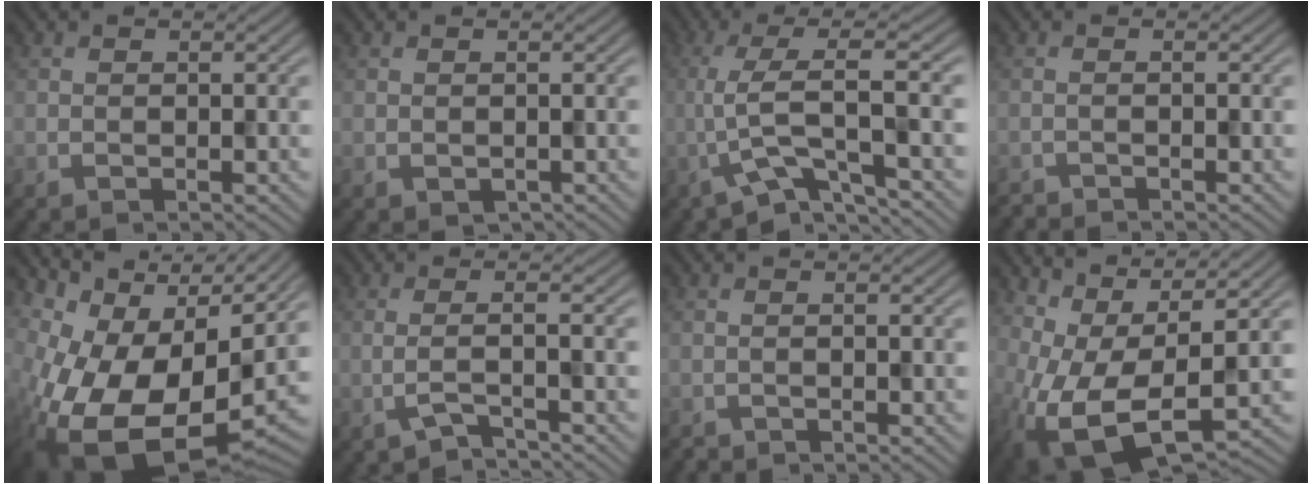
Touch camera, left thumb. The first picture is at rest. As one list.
[{"total": 0.5, "force": [-0.1, 0.4, 0.3], "torque": [-0.005, -0.005, 0.001]}, {"total": 6.2, "force": [-2.0, 0.8, 5.8], "torque": [-0.107, 0.017, -0.054]}, {"total": 1.2, "force": [-1.2, 0.1, 0.3], "torque": [-0.001, -0.004, -0.029]}, {"total": 16.0, "force": [-1.3, 8.9, 13.3], "torque": [-0.238, -0.035, 0.000]}, {"total": 3.2, "force": [-1.6, 0.6, 2.7], "torque": [-0.036, 0.004, -0.055]}, {"total": 0.9, "force": [-0.8, 0.1, 0.3], "torque": [-0.002, -0.002, -0.022]}, {"total": 11.9, "force": [0.4, 5.8, 10.4], "torque": [-0.218, -0.014, 0.013]}]